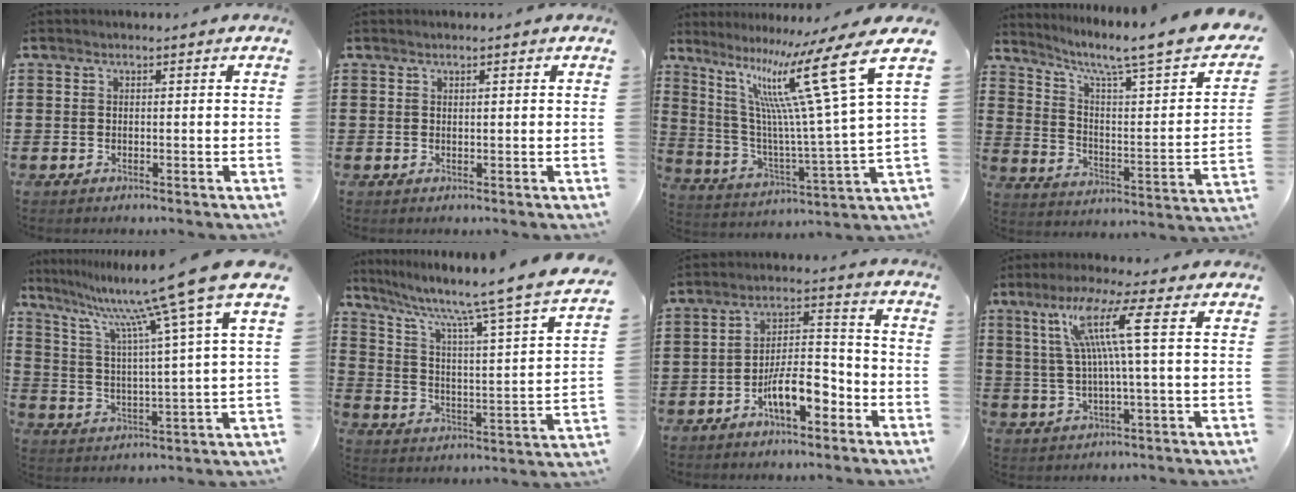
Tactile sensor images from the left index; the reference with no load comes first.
{"total": 0.5, "force": [0.3, 0.0, 0.4], "torque": [-0.008, -0.001, 0.006]}
{"total": 17.3, "force": [9.2, 2.0, 14.5], "torque": [-0.285, -0.053, 0.138]}
{"total": 6.4, "force": [4.6, 0.0, 4.4], "torque": [-0.098, -0.044, 0.063]}
{"total": 12.6, "force": [9.8, -1.4, 7.8], "torque": [-0.182, -0.064, 0.147]}
{"total": 8.6, "force": [6.8, 0.1, 5.3], "torque": [-0.114, -0.060, 0.097]}
{"total": 8.6, "force": [-5.0, 3.1, 6.2], "torque": [-0.127, 0.012, -0.094]}
{"total": 9.7, "force": [3.0, -0.5, 9.2], "torque": [-0.191, 0.003, 0.039]}